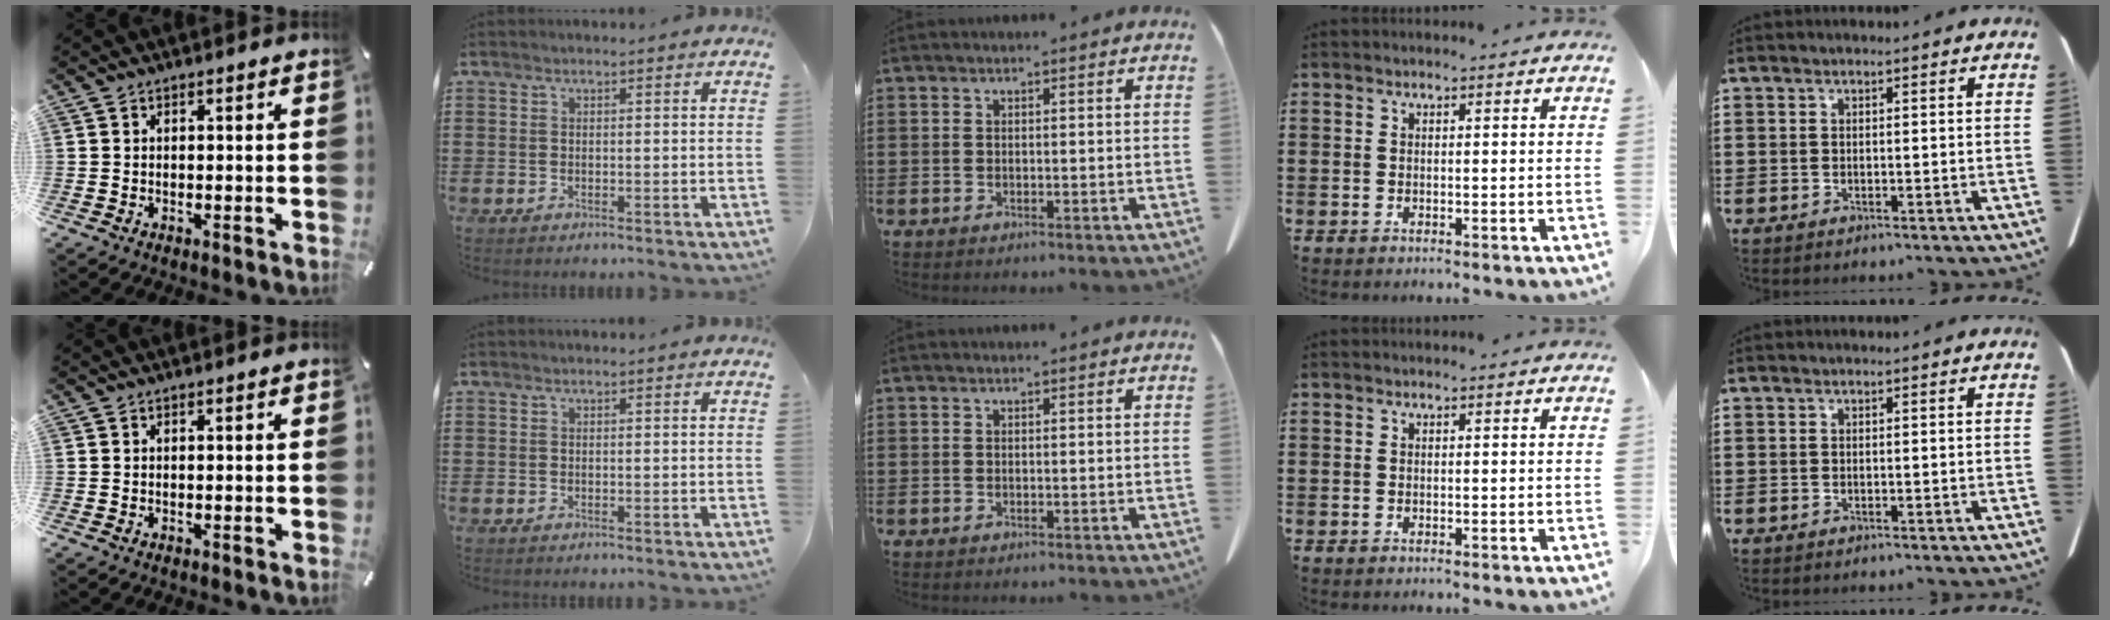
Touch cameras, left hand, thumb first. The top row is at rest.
{}